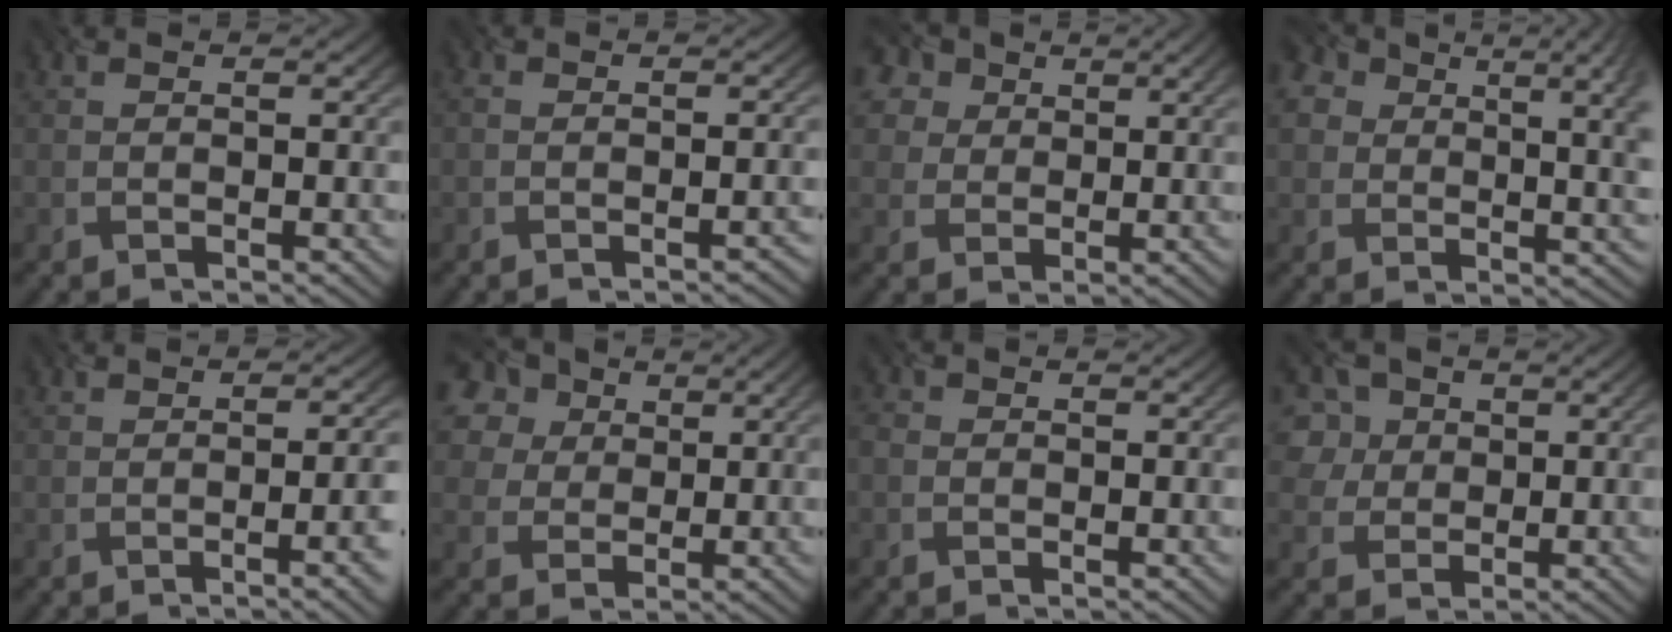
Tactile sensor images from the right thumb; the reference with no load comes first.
{"total": 2.3, "force": [-1.5, 1.0, 1.3], "torque": [0.004, 0.010, -0.022]}
{"total": 7.1, "force": [4.2, 5.1, 2.5], "torque": [-0.084, 0.024, 0.067]}
{"total": 10.9, "force": [4.5, 6.5, 7.5], "torque": [-0.123, 0.017, 0.077]}
{"total": 6.3, "force": [-2.2, 2.1, 5.6], "torque": [-0.051, 0.001, -0.025]}
{"total": 10.6, "force": [5.9, 7.8, 4.1], "torque": [-0.126, 0.030, 0.099]}
{"total": 1.0, "force": [-0.8, 0.7, -0.3], "torque": [0.002, -0.005, -0.010]}
{"total": 6.5, "force": [3.0, 5.6, 1.4], "torque": [-0.072, 0.022, 0.046]}